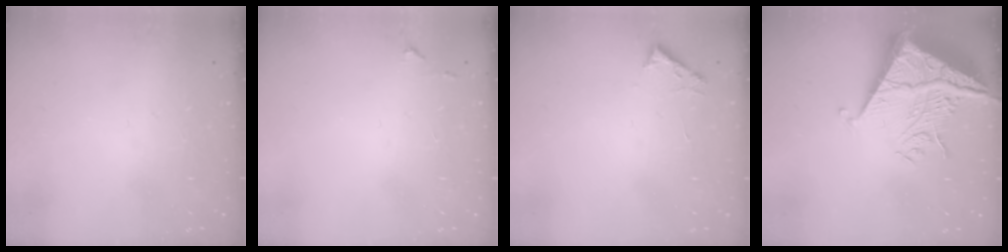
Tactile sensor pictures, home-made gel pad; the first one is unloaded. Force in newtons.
{"total": 4.3, "press": 4.2, "slide": 0.7}
{"total": 2.7, "press": 2.7, "slide": 0.3}
{"total": 13.3, "press": 13.2, "slide": 1.4}